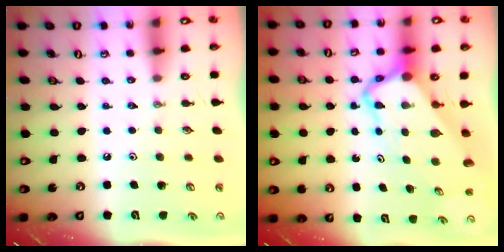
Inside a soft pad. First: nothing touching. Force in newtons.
{"total": 8.8, "press": 8.8, "slide": 0.7}